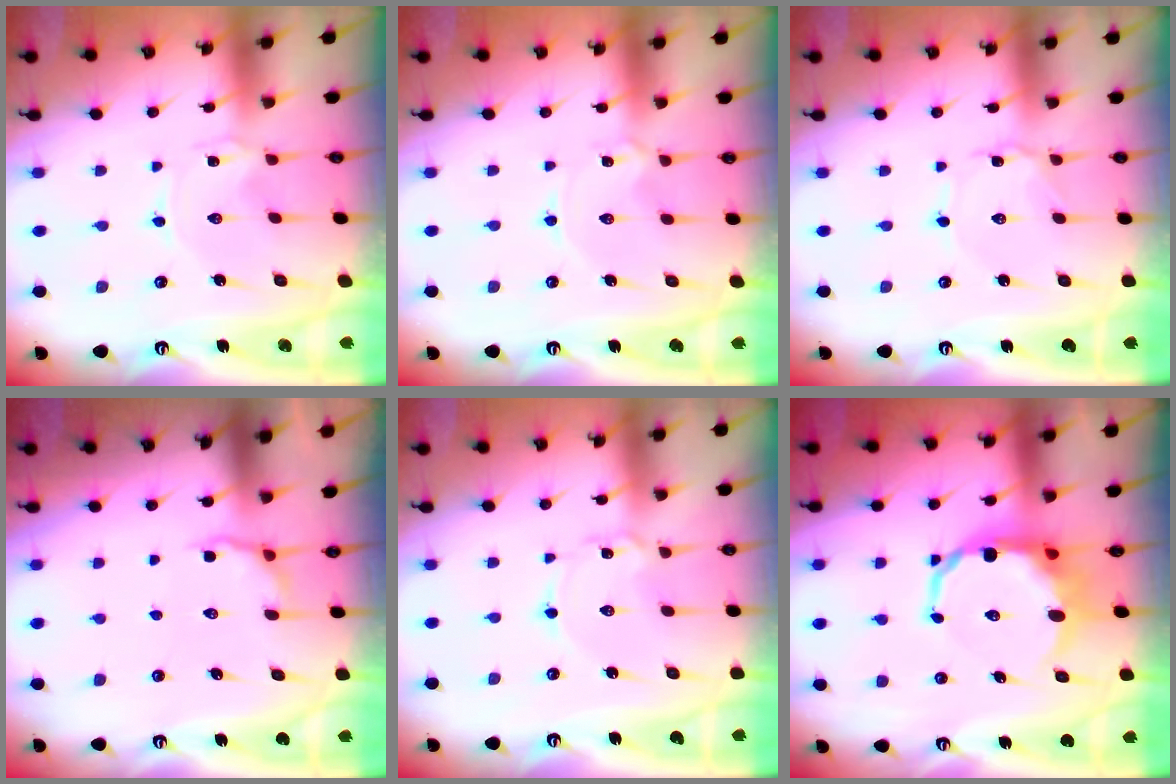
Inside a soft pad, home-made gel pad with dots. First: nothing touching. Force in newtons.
{"total": 1.7, "press": 1.7, "slide": 0.2}
{"total": 1.0, "press": 1.0, "slide": 0.1}
{"total": 4.6, "press": 4.1, "slide": 2.2}
{"total": 1.2, "press": 1.2, "slide": 0.1}
{"total": 10.3, "press": 9.9, "slide": 2.9}